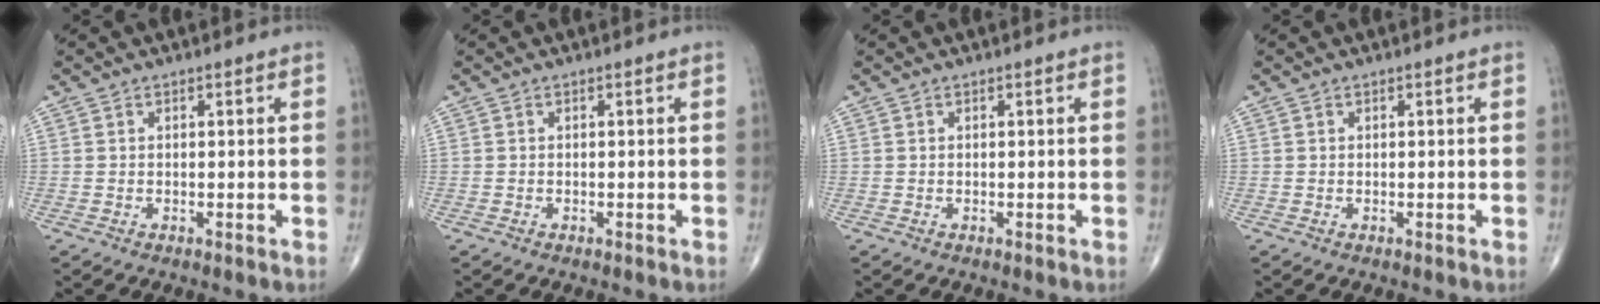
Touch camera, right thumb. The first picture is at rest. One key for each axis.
{"total": 0.0}
{"total": 0.0}
{"total": 0.0}